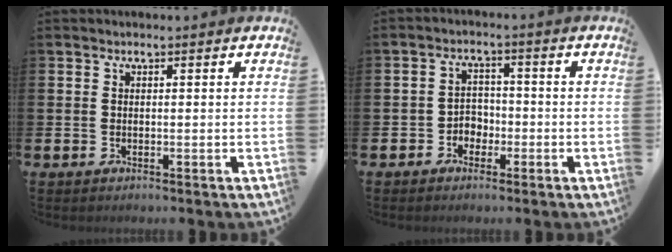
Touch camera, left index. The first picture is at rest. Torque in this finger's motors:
{"motor_torque": [0.05, 0.17, 0.11, 0.00]}